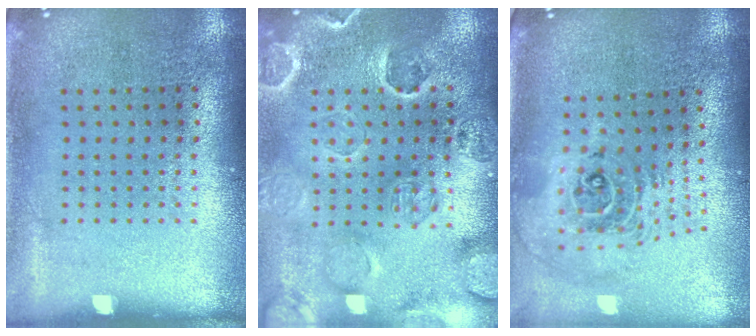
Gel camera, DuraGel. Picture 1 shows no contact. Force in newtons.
{"total": 2.7, "press": 2.6, "slide": 0.6}
{"total": 2.4, "press": 1.8, "slide": 1.6}